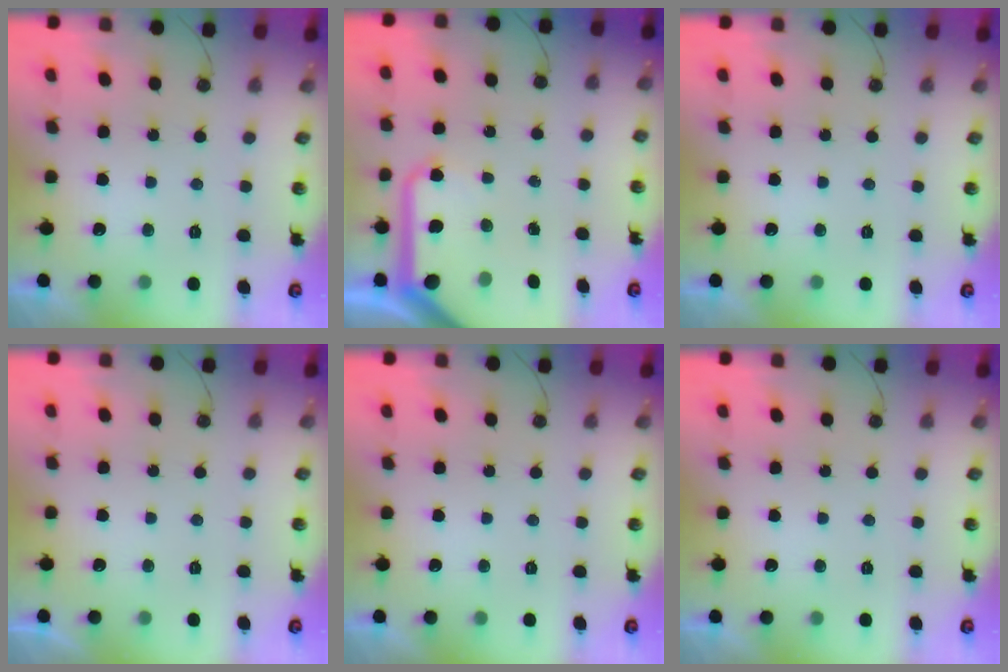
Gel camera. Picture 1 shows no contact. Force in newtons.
{"total": 14.8, "press": 14.7, "slide": 1.6}
{"total": 0.0}
{"total": 0.0}
{"total": 0.0}
{"total": 0.0}